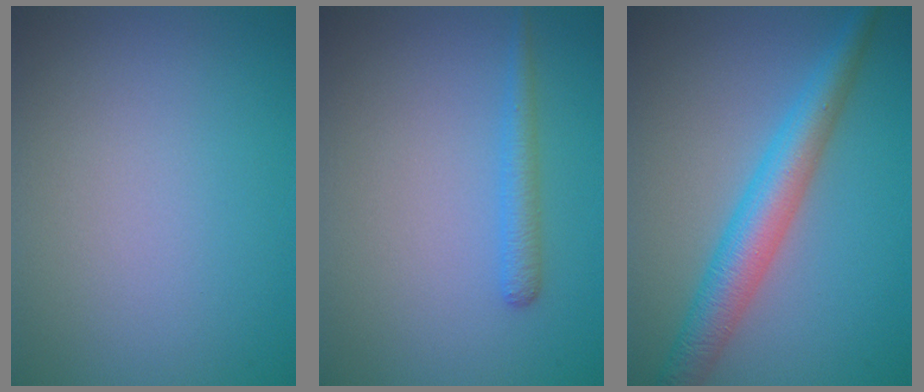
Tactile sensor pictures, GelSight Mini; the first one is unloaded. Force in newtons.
{"total": 1.7, "press": 1.7, "slide": 0.1}
{"total": 5.3, "press": 5.3, "slide": 0.1}